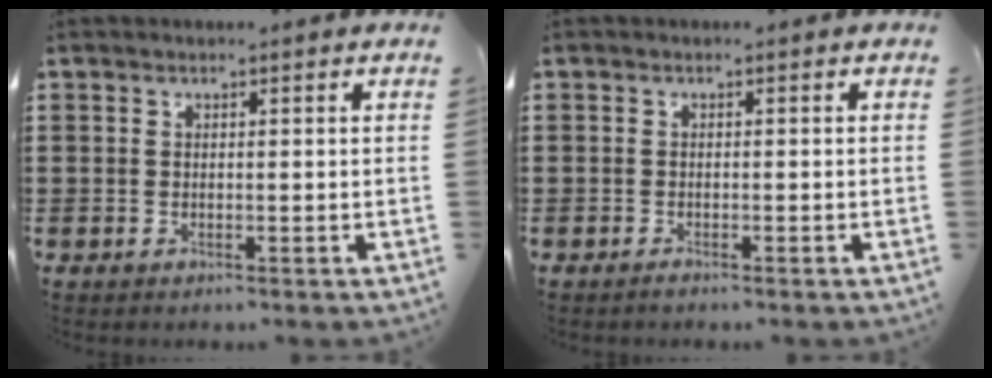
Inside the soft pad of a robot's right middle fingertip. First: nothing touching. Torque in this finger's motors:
{"motor_torque": [-0.09, 0.11, -0.23, -0.01]}